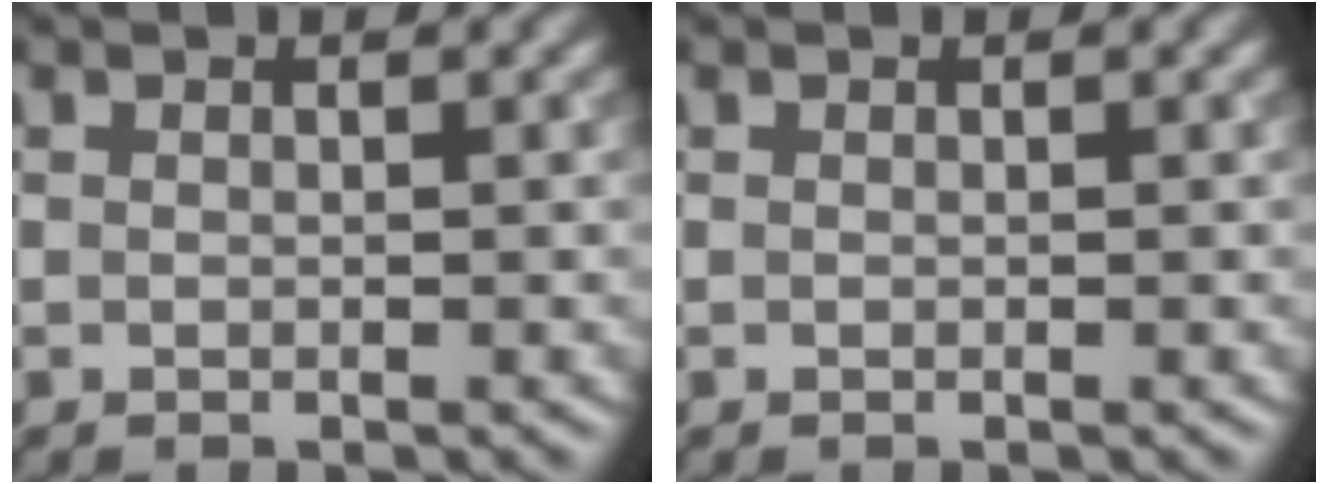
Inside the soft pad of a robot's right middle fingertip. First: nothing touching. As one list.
[{"total": 0.0}]